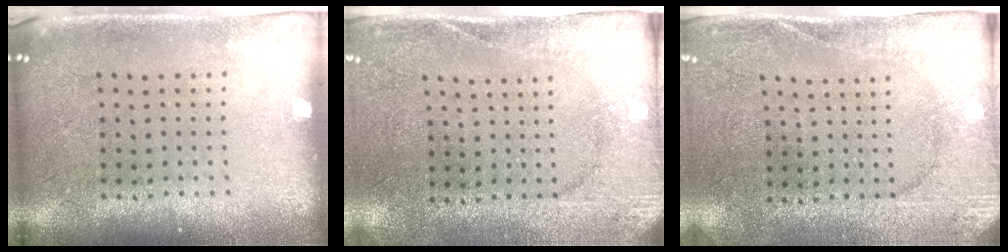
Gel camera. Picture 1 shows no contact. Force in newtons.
{"total": 2.7, "press": 2.3, "slide": 1.3}
{"total": 2.6, "press": 2.4, "slide": 0.9}